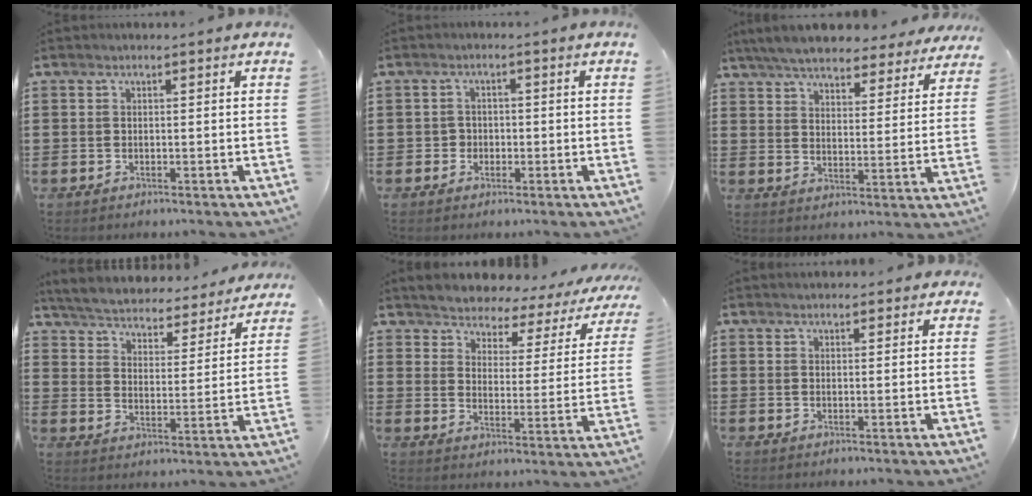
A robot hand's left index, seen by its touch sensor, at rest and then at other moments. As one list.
[{"total": 2.0, "force": [-0.6, 1.9, 0.5], "torque": [-0.015, 0.004, -0.015]}, {"total": 6.5, "force": [6.2, 0.7, 1.7], "torque": [-0.062, -0.027, 0.112]}, {"total": 4.0, "force": [3.9, -0.1, 0.4], "torque": [-0.032, -0.036, 0.058]}, {"total": 3.2, "force": [3.2, 0.4, -0.1], "torque": [-0.024, -0.033, 0.045]}, {"total": 1.8, "force": [1.7, 0.6, 0.2], "torque": [-0.008, 0.005, 0.033]}]